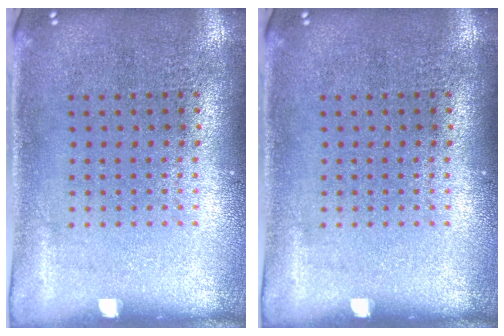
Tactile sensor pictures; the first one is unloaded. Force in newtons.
{"total": 0.0}